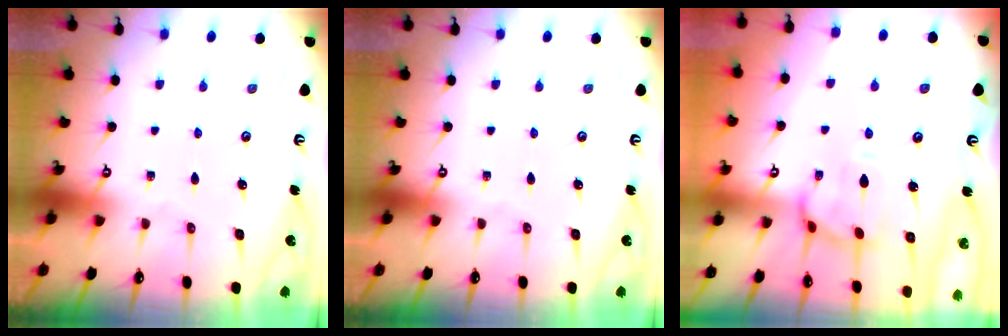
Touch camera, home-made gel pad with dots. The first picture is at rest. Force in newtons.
{"total": 0.0}
{"total": 1.3, "press": 1.3, "slide": 0.3}